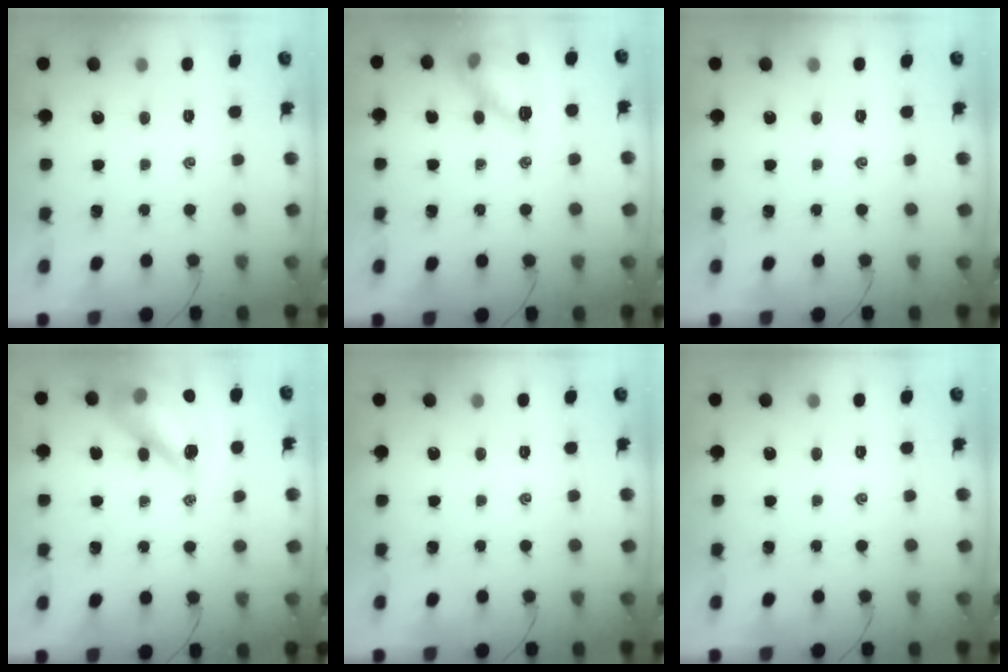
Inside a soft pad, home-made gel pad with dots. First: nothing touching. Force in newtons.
{"total": 12.4, "press": 12.4, "slide": 0.1}
{"total": 0.0}
{"total": 15.5, "press": 15.0, "slide": 3.7}
{"total": 0.0}
{"total": 0.0}